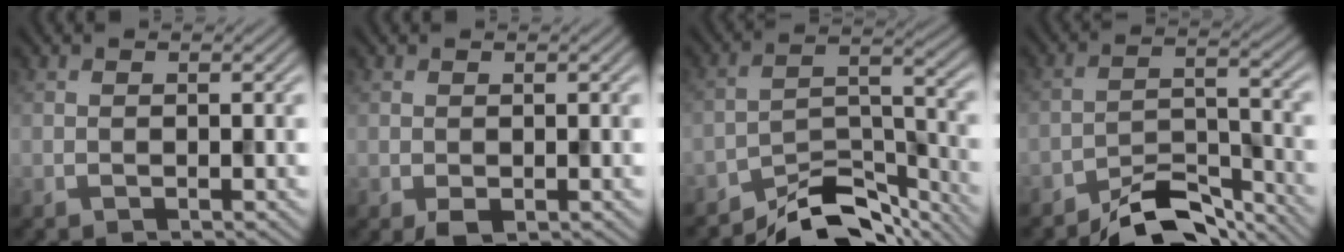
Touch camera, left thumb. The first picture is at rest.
{"total": 1.2, "force": [-0.4, 0.7, 0.8], "torque": [-0.014, -0.005, -0.005]}
{"total": 8.9, "force": [-8.1, 2.2, 3.0], "torque": [-0.041, 0.005, -0.151]}
{"total": 7.3, "force": [-6.4, 1.9, 2.9], "torque": [-0.046, 0.004, -0.120]}